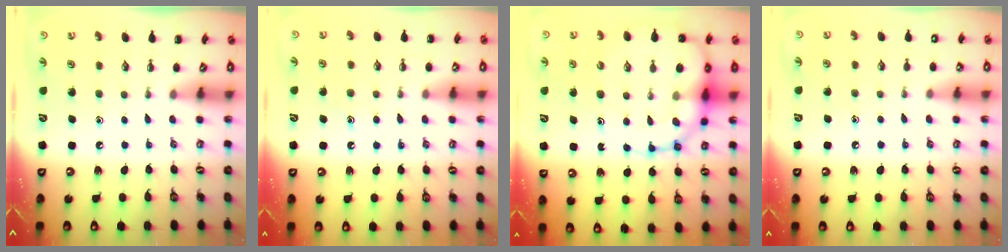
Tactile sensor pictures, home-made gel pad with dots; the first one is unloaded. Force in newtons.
{"total": 9.1, "press": 9.0, "slide": 1.4}
{"total": 19.0, "press": 18.5, "slide": 4.1}
{"total": 6.9, "press": 6.8, "slide": 1.4}